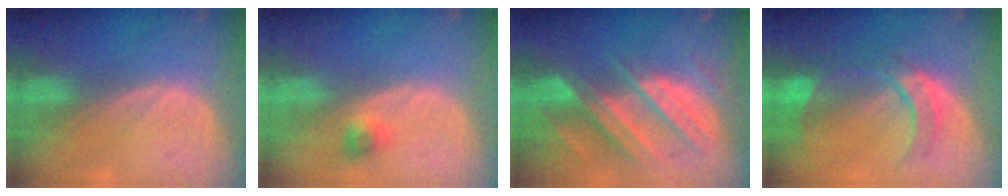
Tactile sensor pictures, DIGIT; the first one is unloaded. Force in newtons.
{"total": 2.4, "press": 2.0, "slide": 1.2}
{"total": 10.5, "press": 9.4, "slide": 4.8}
{"total": 7.8, "press": 7.6, "slide": 1.6}